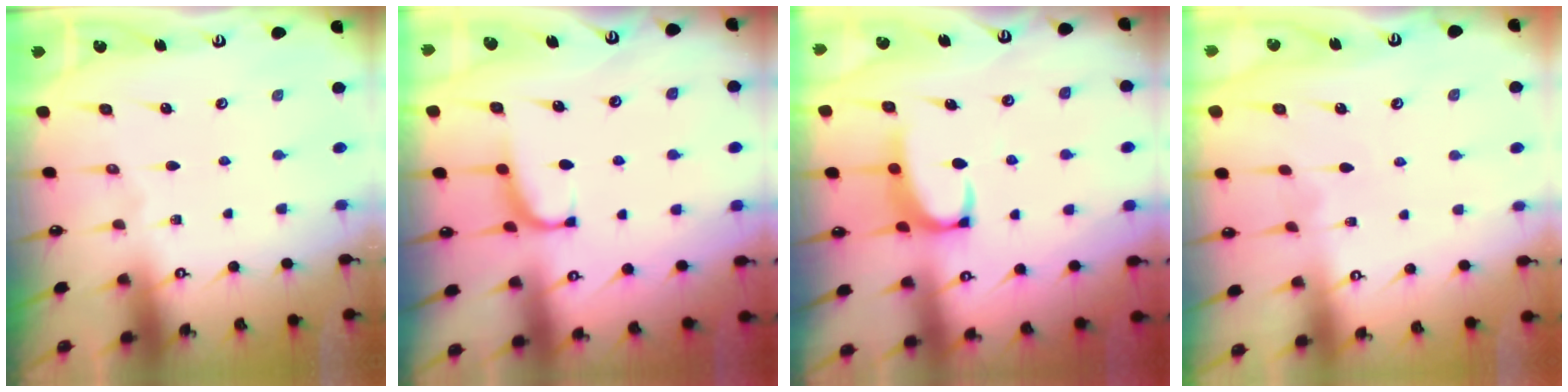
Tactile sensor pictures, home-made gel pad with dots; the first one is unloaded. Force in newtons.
{"total": 1.4, "press": 1.2, "slide": 0.7}
{"total": 2.5, "press": 2.4, "slide": 0.7}
{"total": 4.0, "press": 4.0, "slide": 0.1}